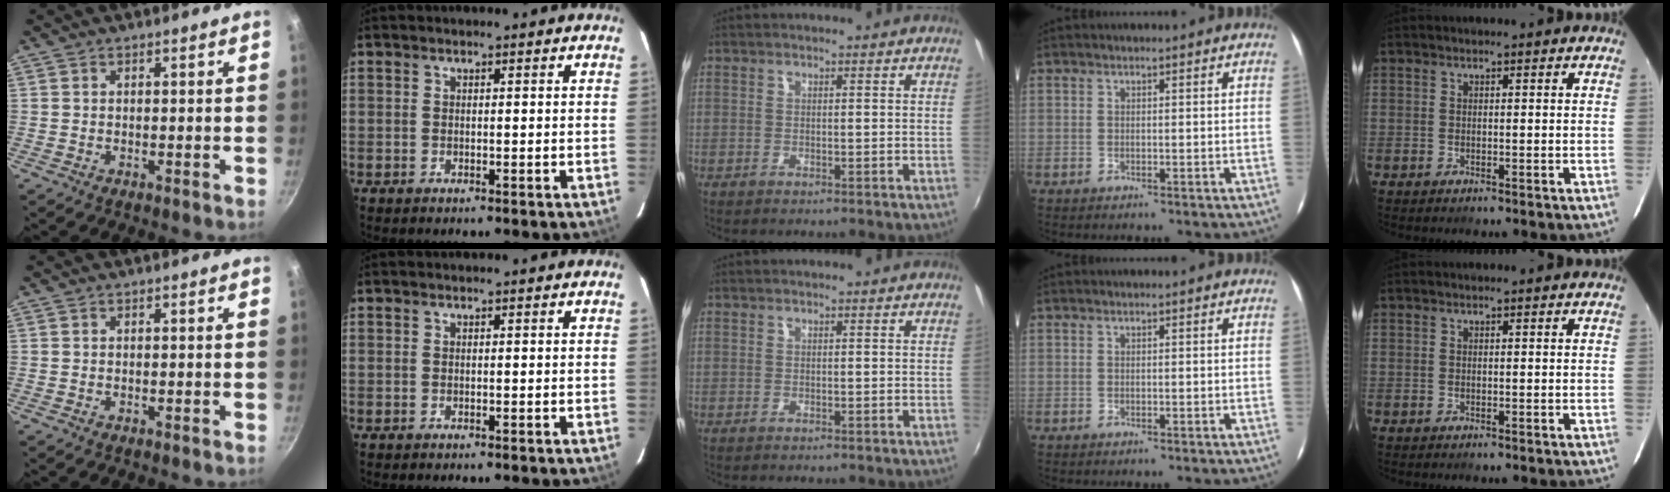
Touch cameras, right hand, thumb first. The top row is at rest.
{}